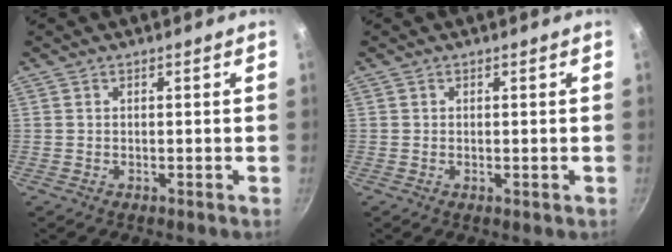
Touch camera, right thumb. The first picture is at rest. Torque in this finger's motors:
{"motor_torque": [-0.86, 0.06, -0.25, 0.17, -0.05]}